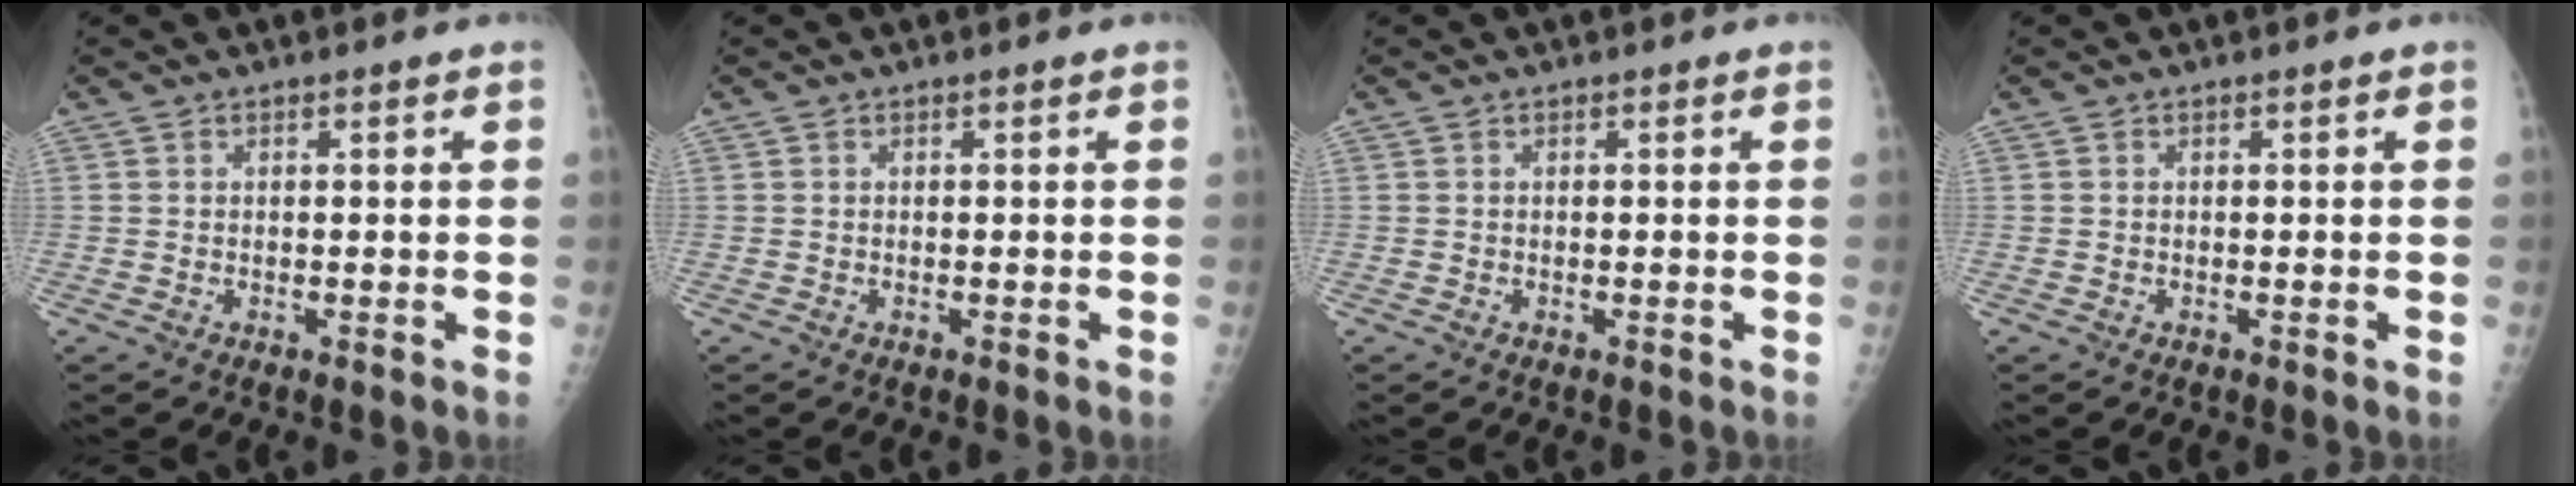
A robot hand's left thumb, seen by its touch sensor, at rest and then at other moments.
{"total": 0.0}
{"total": 0.0}
{"total": 0.0}